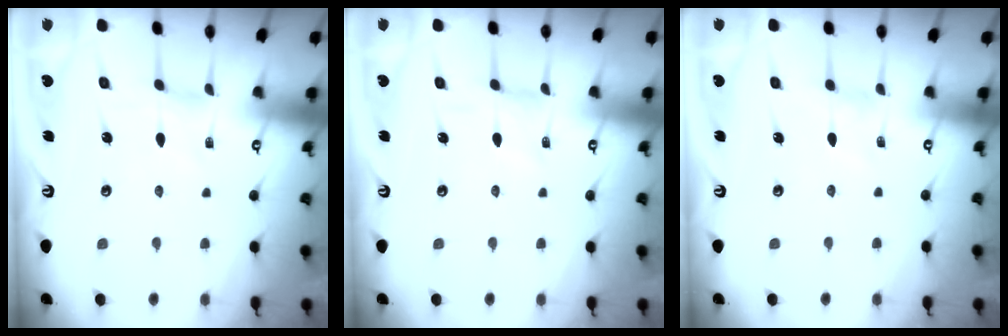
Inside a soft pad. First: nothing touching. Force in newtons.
{"total": 1.6, "press": 1.5, "slide": 0.3}
{"total": 0.0}